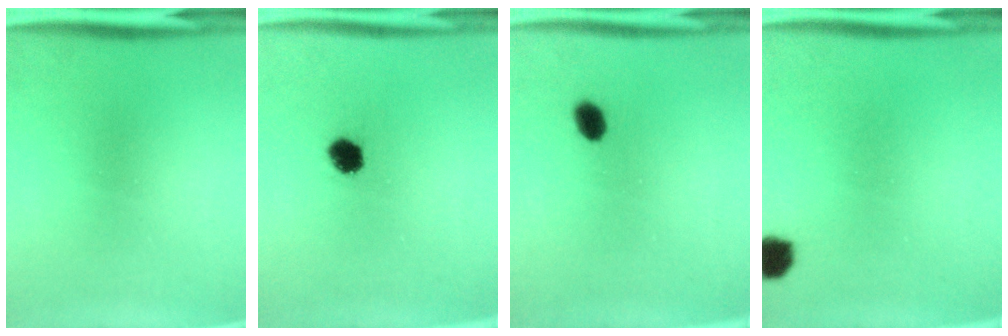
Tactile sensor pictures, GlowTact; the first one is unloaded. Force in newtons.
{"total": 2.6}
{"total": 2.4}
{"total": 3.9}